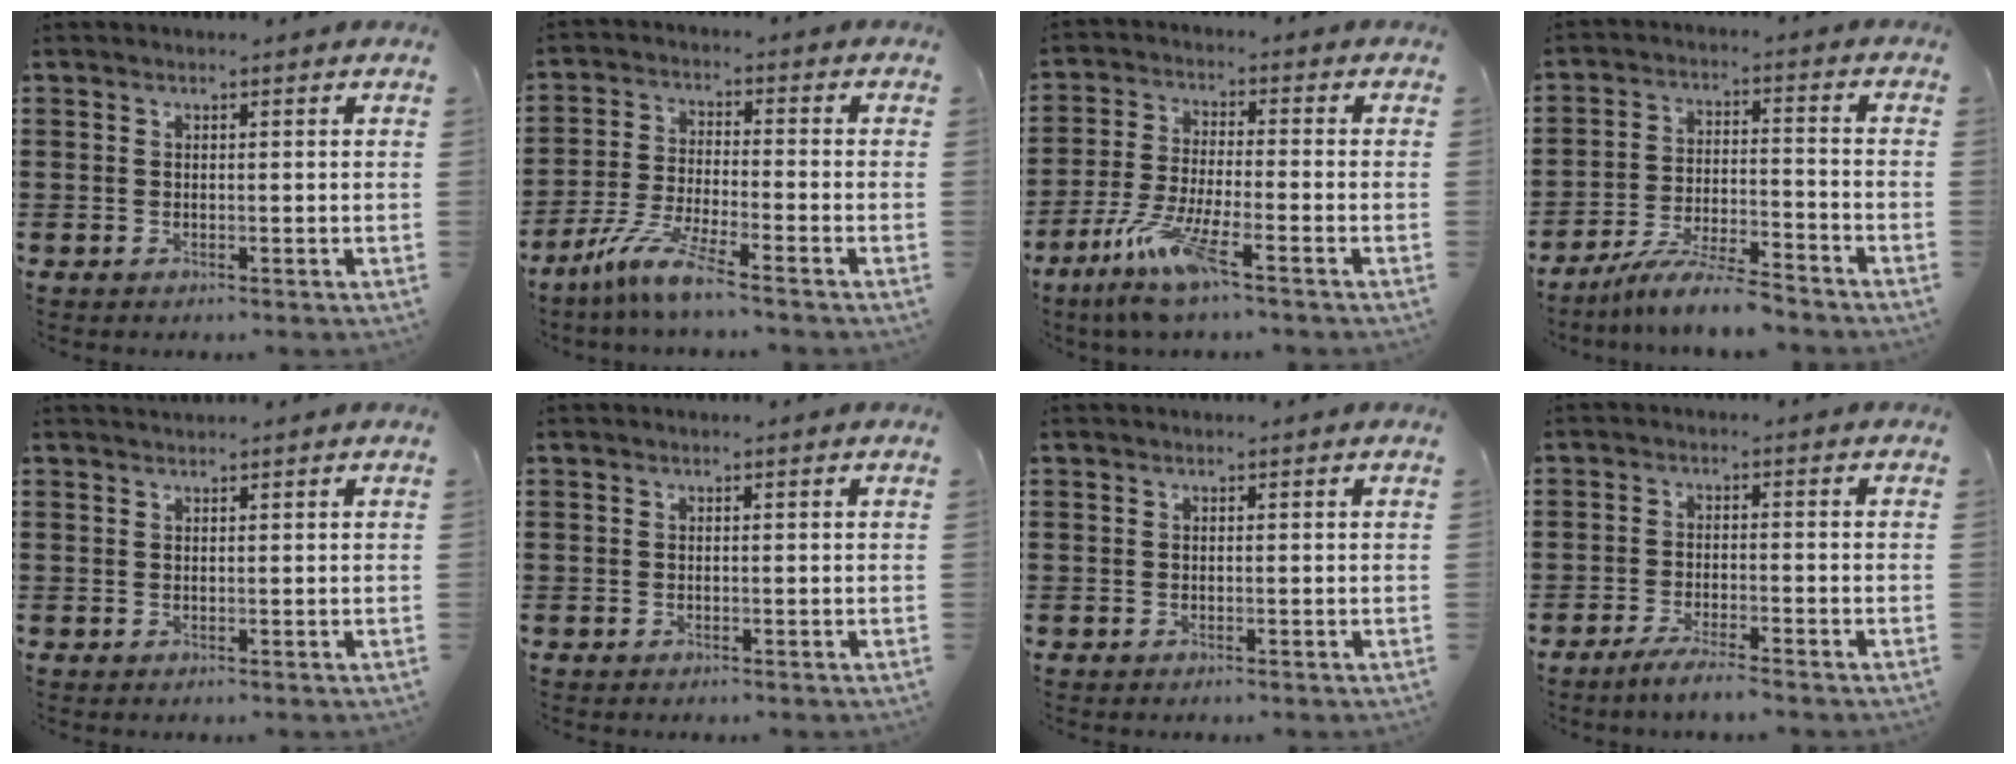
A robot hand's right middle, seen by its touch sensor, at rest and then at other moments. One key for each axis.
{"total": 7.5, "fx": -5.8, "fy": -0.1, "fz": 4.8, "tx": -0.109, "ty": -0.021, "tz": -0.114}
{"total": 8.4, "fx": -5.6, "fy": 0.7, "fz": 6.3, "tx": -0.137, "ty": -0.016, "tz": -0.109}
{"total": 7.5, "fx": -6.9, "fy": 0.0, "fz": 3.0, "tx": -0.061, "ty": -0.003, "tz": -0.131}
{"total": 0.8, "fx": 0.8, "fy": 0.1, "fz": 0.0, "tx": -0.001, "ty": 0.000, "tz": 0.016}
{"total": 0.0}
{"total": 0.0}
{"total": 3.1, "fx": -2.6, "fy": -0.2, "fz": 1.6, "tx": -0.033, "ty": -0.004, "tz": -0.049}